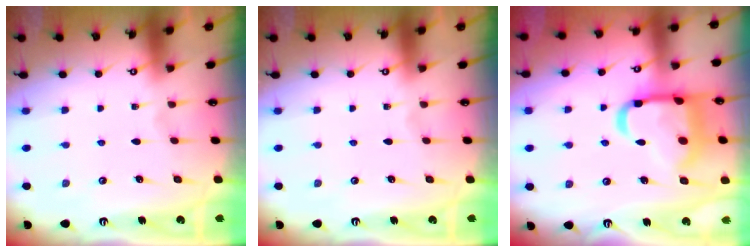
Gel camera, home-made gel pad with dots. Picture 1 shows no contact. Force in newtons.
{"total": 0.0}
{"total": 18.9, "press": 18.8, "slide": 1.8}